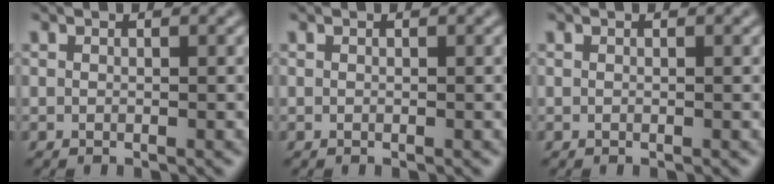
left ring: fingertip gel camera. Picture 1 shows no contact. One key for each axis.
{"total": 0.0}
{"total": 0.0}